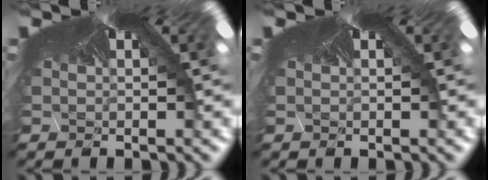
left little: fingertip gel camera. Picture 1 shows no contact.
{"total": 0.0}